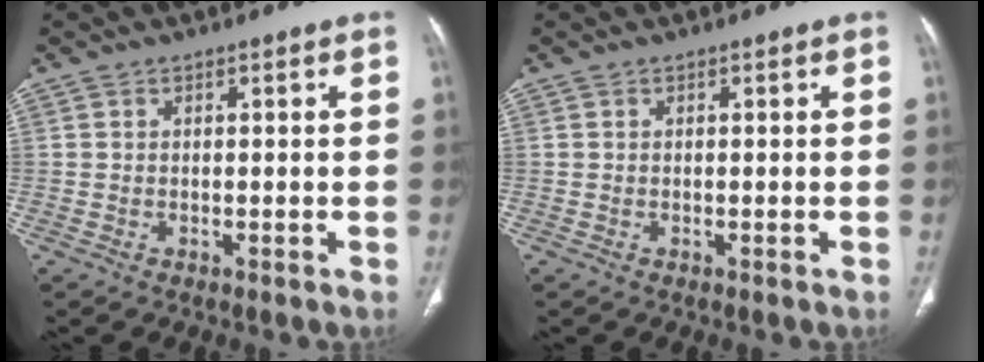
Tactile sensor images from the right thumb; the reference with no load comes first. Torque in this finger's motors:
{"motor_torque": [-0.11, 0.11, -0.15, 0.04, 0.01]}